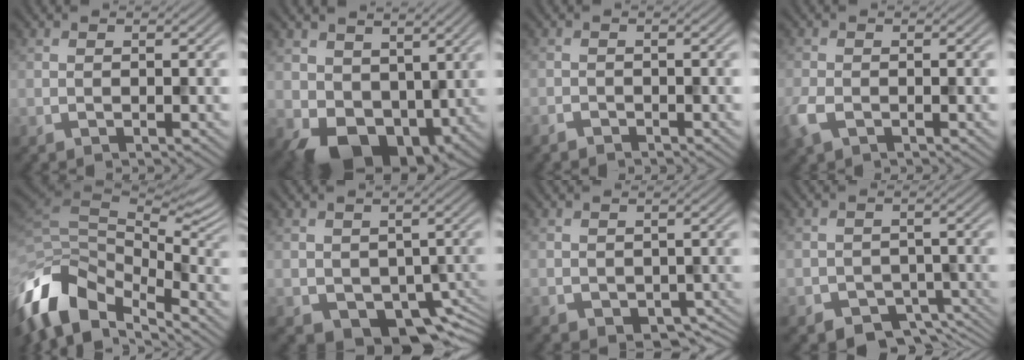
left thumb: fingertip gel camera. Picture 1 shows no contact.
{"total": 9.2, "force": [0.6, 7.1, 5.8], "torque": [-0.112, -0.033, 0.023]}
{"total": 0.8, "force": [-0.8, 0.1, -0.1], "torque": [0.008, -0.003, -0.015]}
{"total": 2.0, "force": [-1.1, 1.0, 1.4], "torque": [-0.039, -0.009, -0.023]}
{"total": 12.5, "force": [-3.7, 7.8, 9.0], "torque": [-0.222, -0.021, -0.063]}
{"total": 6.3, "force": [-3.0, 4.1, 3.7], "torque": [-0.052, -0.030, -0.027]}
{"total": 2.4, "force": [-1.4, 1.5, 1.2], "torque": [-0.011, -0.016, -0.004]}
{"total": 4.2, "force": [-3.1, 2.5, 1.3], "torque": [-0.009, -0.018, -0.038]}